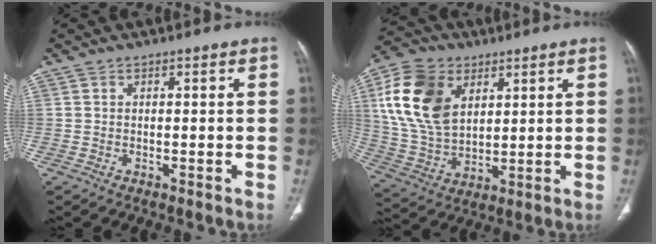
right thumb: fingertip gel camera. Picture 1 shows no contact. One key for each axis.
{"total": 17.3, "fx": 5.9, "fy": 11.7, "fz": 11.3, "tx": -0.208, "ty": -0.011, "tz": 0.118}